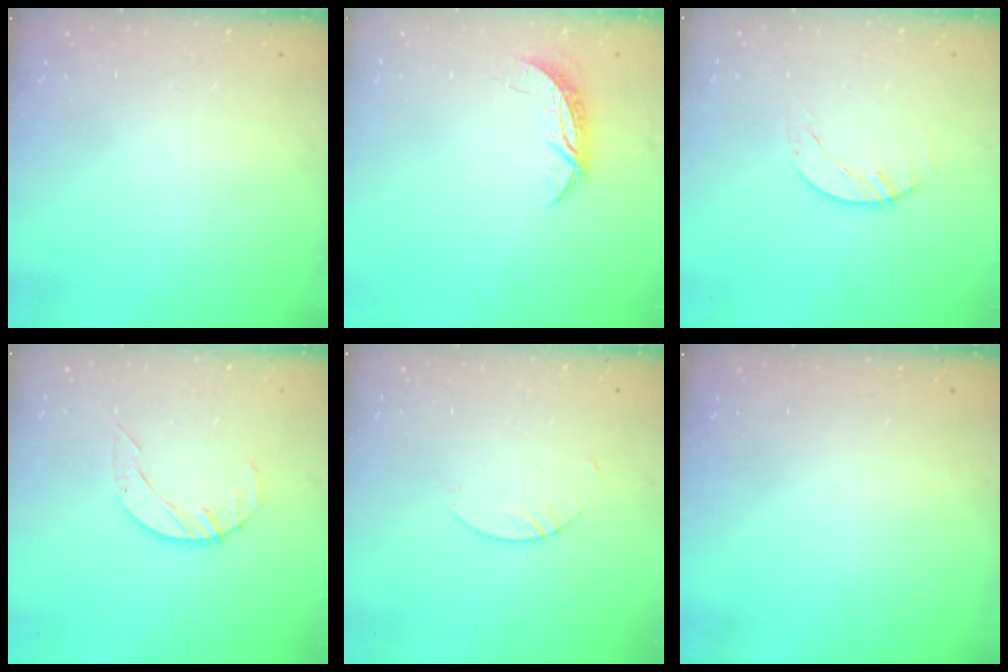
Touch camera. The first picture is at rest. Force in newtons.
{"total": 5.2, "press": 5.2, "slide": 0.3}
{"total": 1.5, "press": 1.4, "slide": 0.1}
{"total": 3.4, "press": 3.3, "slide": 0.5}
{"total": 2.7, "press": 2.7, "slide": 0.2}
{"total": 0.0}